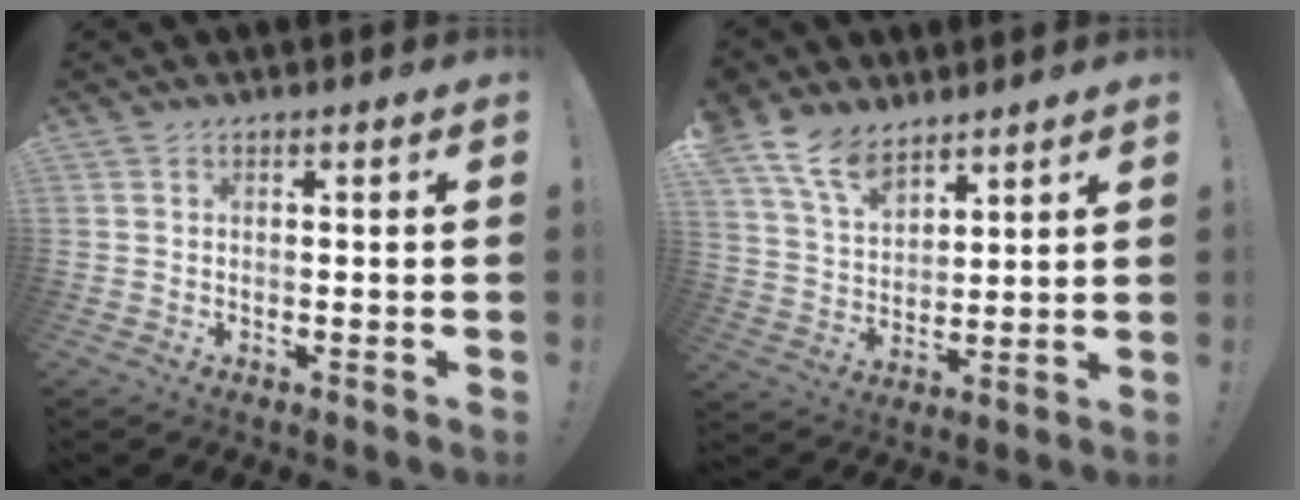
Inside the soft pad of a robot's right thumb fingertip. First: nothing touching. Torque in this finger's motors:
{"motor_torque": [0.86, 3.16, 0.66, 0.42, 0.18]}